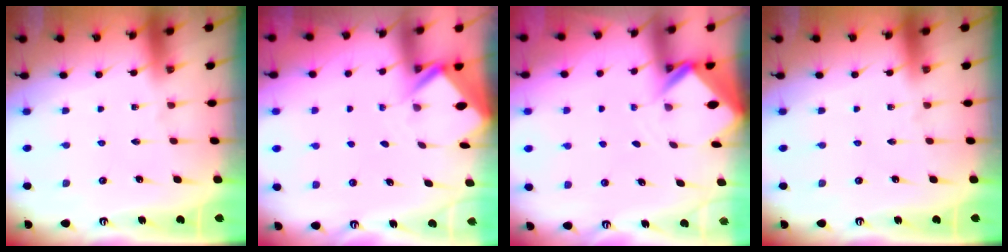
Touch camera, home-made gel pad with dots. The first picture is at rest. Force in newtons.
{"total": 2.6, "press": 2.6, "slide": 0.1}
{"total": 2.9, "press": 2.9, "slide": 0.2}
{"total": 0.0}